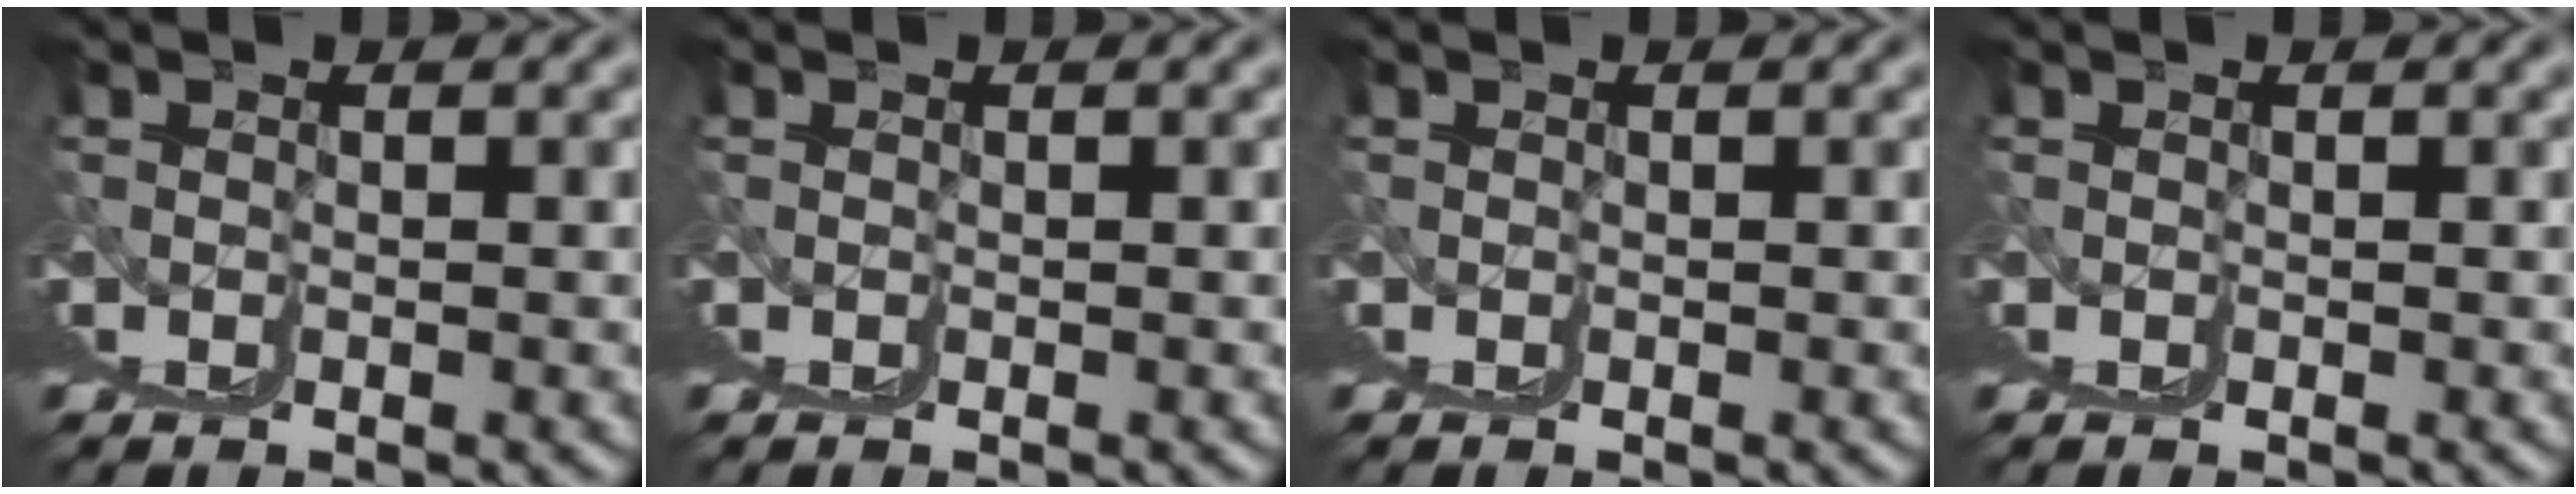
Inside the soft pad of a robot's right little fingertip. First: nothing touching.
{"total": 0.0}
{"total": 0.0}
{"total": 0.0}